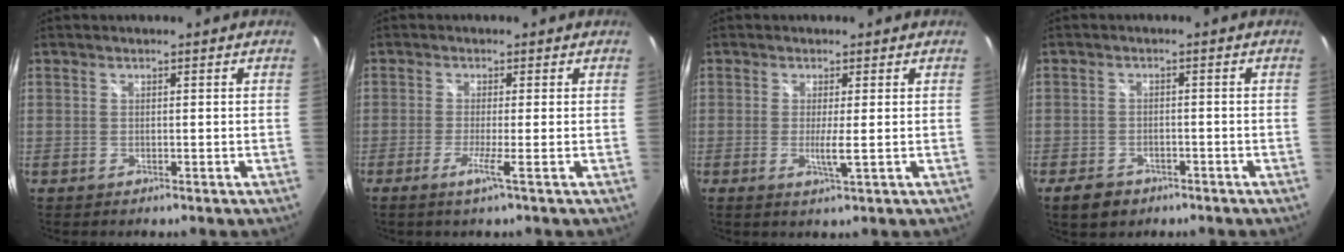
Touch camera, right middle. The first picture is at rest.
{"total": 3.0, "force": [-1.4, -1.2, 2.4], "torque": [-0.057, -0.008, -0.031]}
{"total": 2.8, "force": [-0.2, -0.5, 2.8], "torque": [-0.051, -0.007, -0.004]}
{"total": 5.1, "force": [-3.3, 3.2, 2.1], "torque": [-0.059, -0.002, -0.049]}